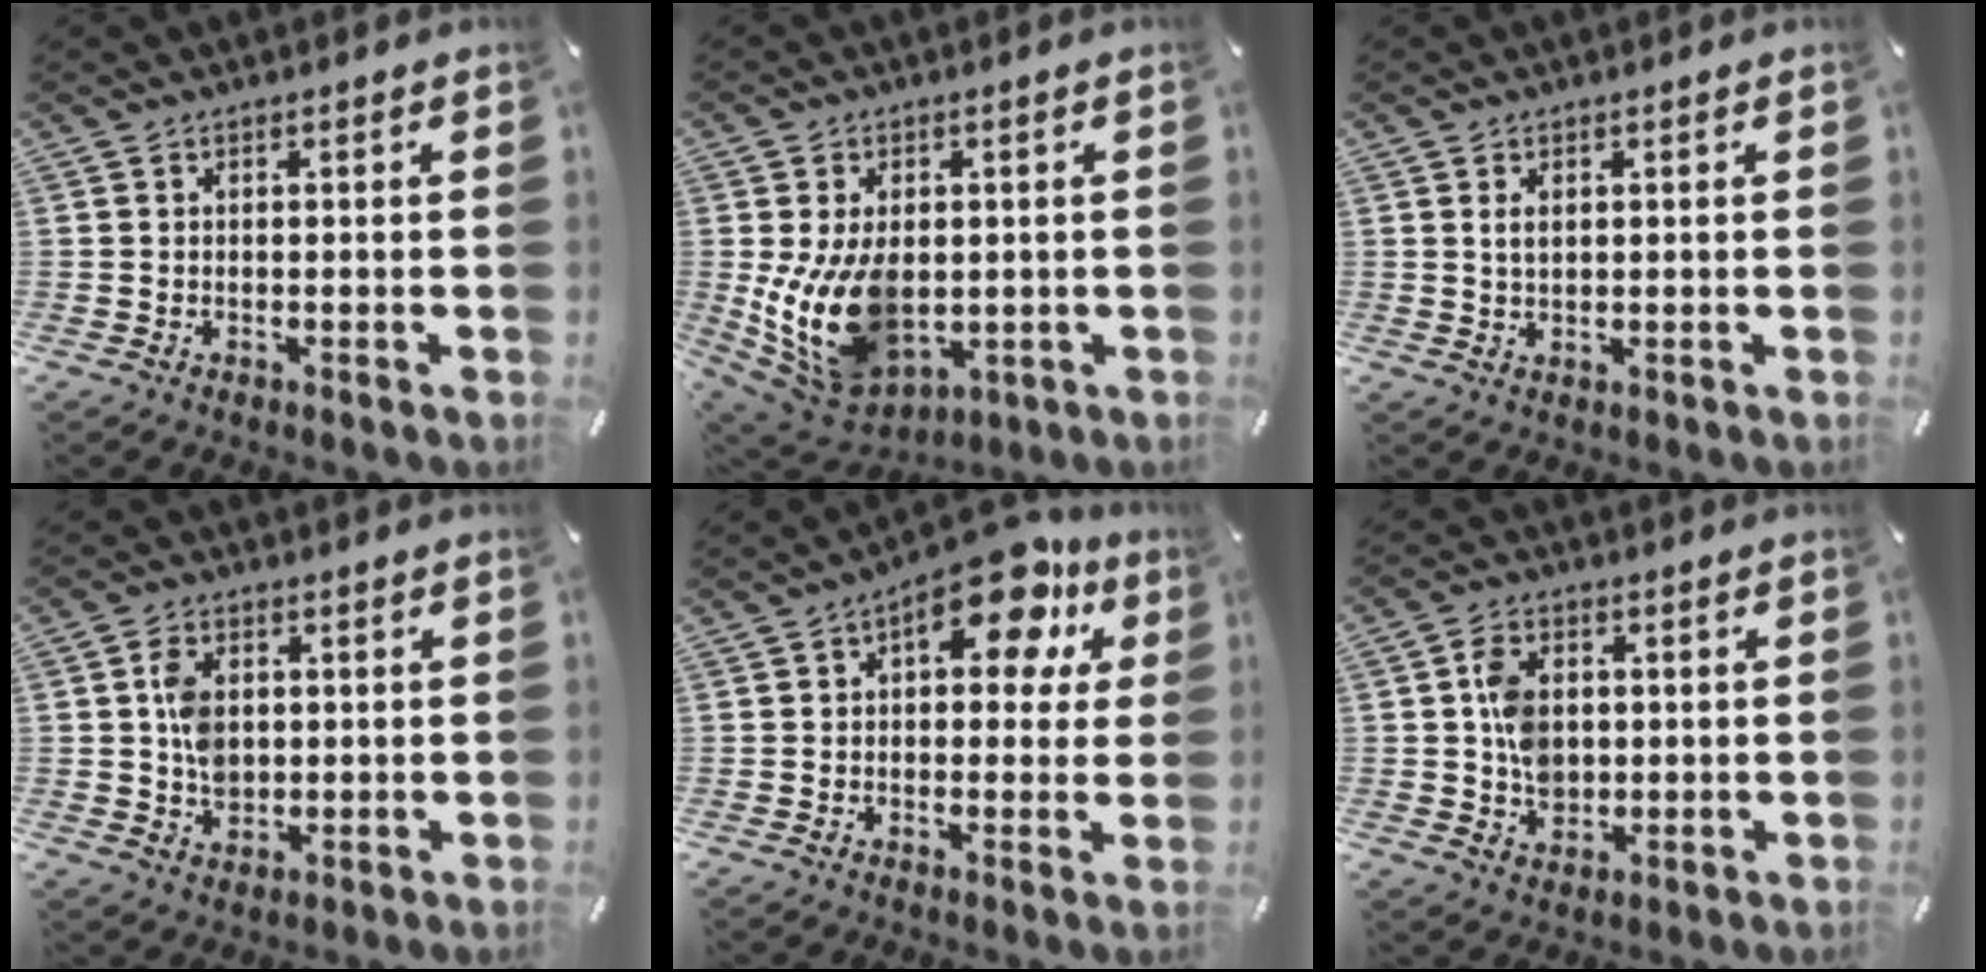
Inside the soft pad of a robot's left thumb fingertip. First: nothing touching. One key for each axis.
{"total": 15.3, "fx": -1.0, "fy": 10.8, "fz": 10.8, "tx": -0.231, "ty": -0.006, "tz": -0.010}
{"total": 2.1, "fx": 0.7, "fy": 1.2, "fz": 1.6, "tx": -0.035, "ty": 0.002, "tz": 0.013}
{"total": 6.7, "fx": 0.6, "fy": 5.3, "fz": 4.1, "tx": -0.081, "ty": 0.002, "tz": 0.008}
{"total": 13.8, "fx": 7.1, "fy": 6.6, "fz": 9.9, "tx": -0.123, "ty": -0.041, "tz": 0.114}
{"total": 7.8, "fx": 0.5, "fy": 6.4, "fz": 4.5, "tx": -0.081, "ty": 0.004, "tz": 0.007}